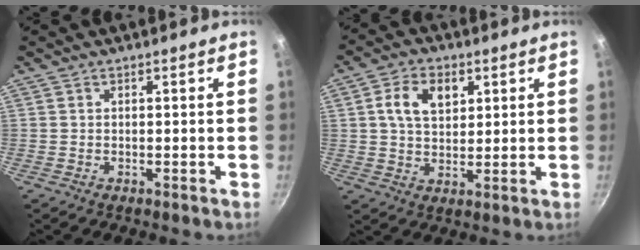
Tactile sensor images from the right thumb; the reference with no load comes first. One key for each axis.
{"total": 8.6, "fx": 2.7, "fy": 5.8, "fz": 5.8, "tx": -0.088, "ty": -0.003, "tz": 0.044}